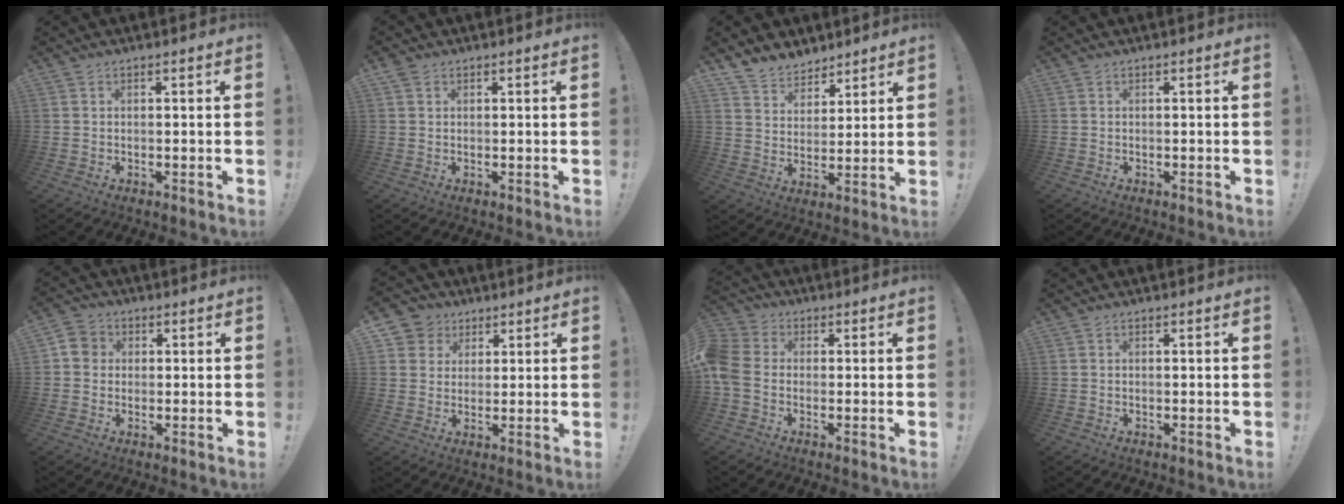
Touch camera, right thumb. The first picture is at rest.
{"total": 1.6, "force": [1.2, 1.0, 0.5], "torque": [-0.003, -0.002, 0.021]}
{"total": 7.7, "force": [6.3, 4.4, 0.6], "torque": [-0.020, -0.054, 0.126]}
{"total": 0.0}
{"total": 5.2, "force": [0.5, 4.8, 1.8], "torque": [-0.025, 0.015, 0.012]}
{"total": 6.7, "force": [2.5, 6.1, 1.0], "torque": [-0.023, -0.014, 0.054]}
{"total": 7.5, "force": [-1.8, 5.6, 4.6], "torque": [-0.108, 0.011, -0.030]}
{"total": 0.0}